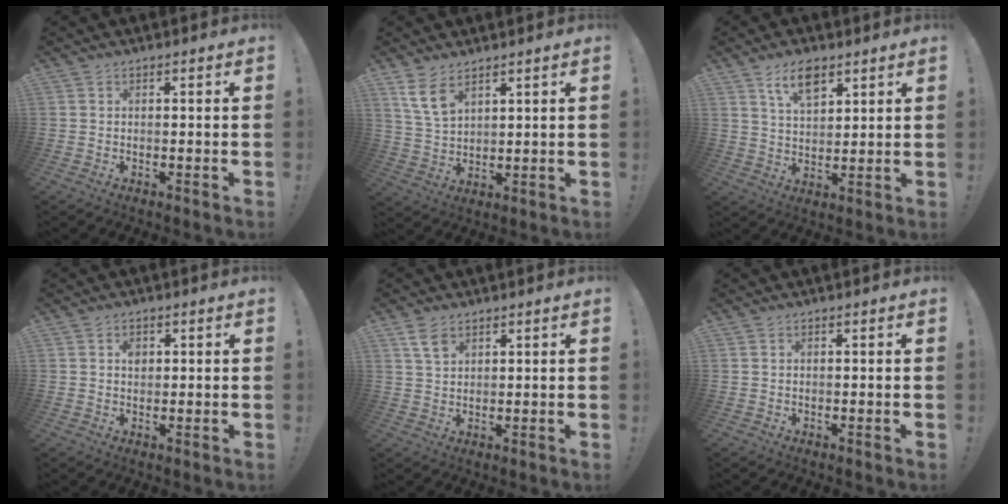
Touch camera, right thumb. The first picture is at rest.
{"total": 7.8, "force": [5.0, 3.7, 4.6], "torque": [-0.080, -0.018, 0.095]}
{"total": 8.7, "force": [5.1, 4.4, 5.6], "torque": [-0.095, -0.011, 0.092]}
{"total": 2.0, "force": [0.6, 1.6, 1.1], "torque": [0.001, -0.006, 0.004]}
{"total": 5.1, "force": [3.1, 2.9, 2.8], "torque": [-0.043, -0.012, 0.059]}
{"total": 0.0}